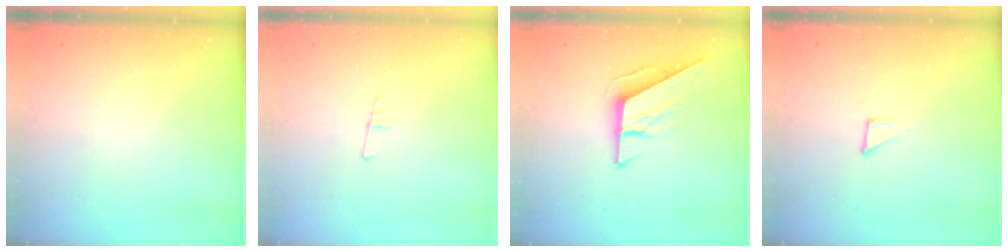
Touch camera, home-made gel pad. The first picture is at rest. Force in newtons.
{"total": 6.6, "press": 5.9, "slide": 2.9}
{"total": 8.3, "press": 8.3, "slide": 0.7}
{"total": 2.7, "press": 2.7, "slide": 0.3}